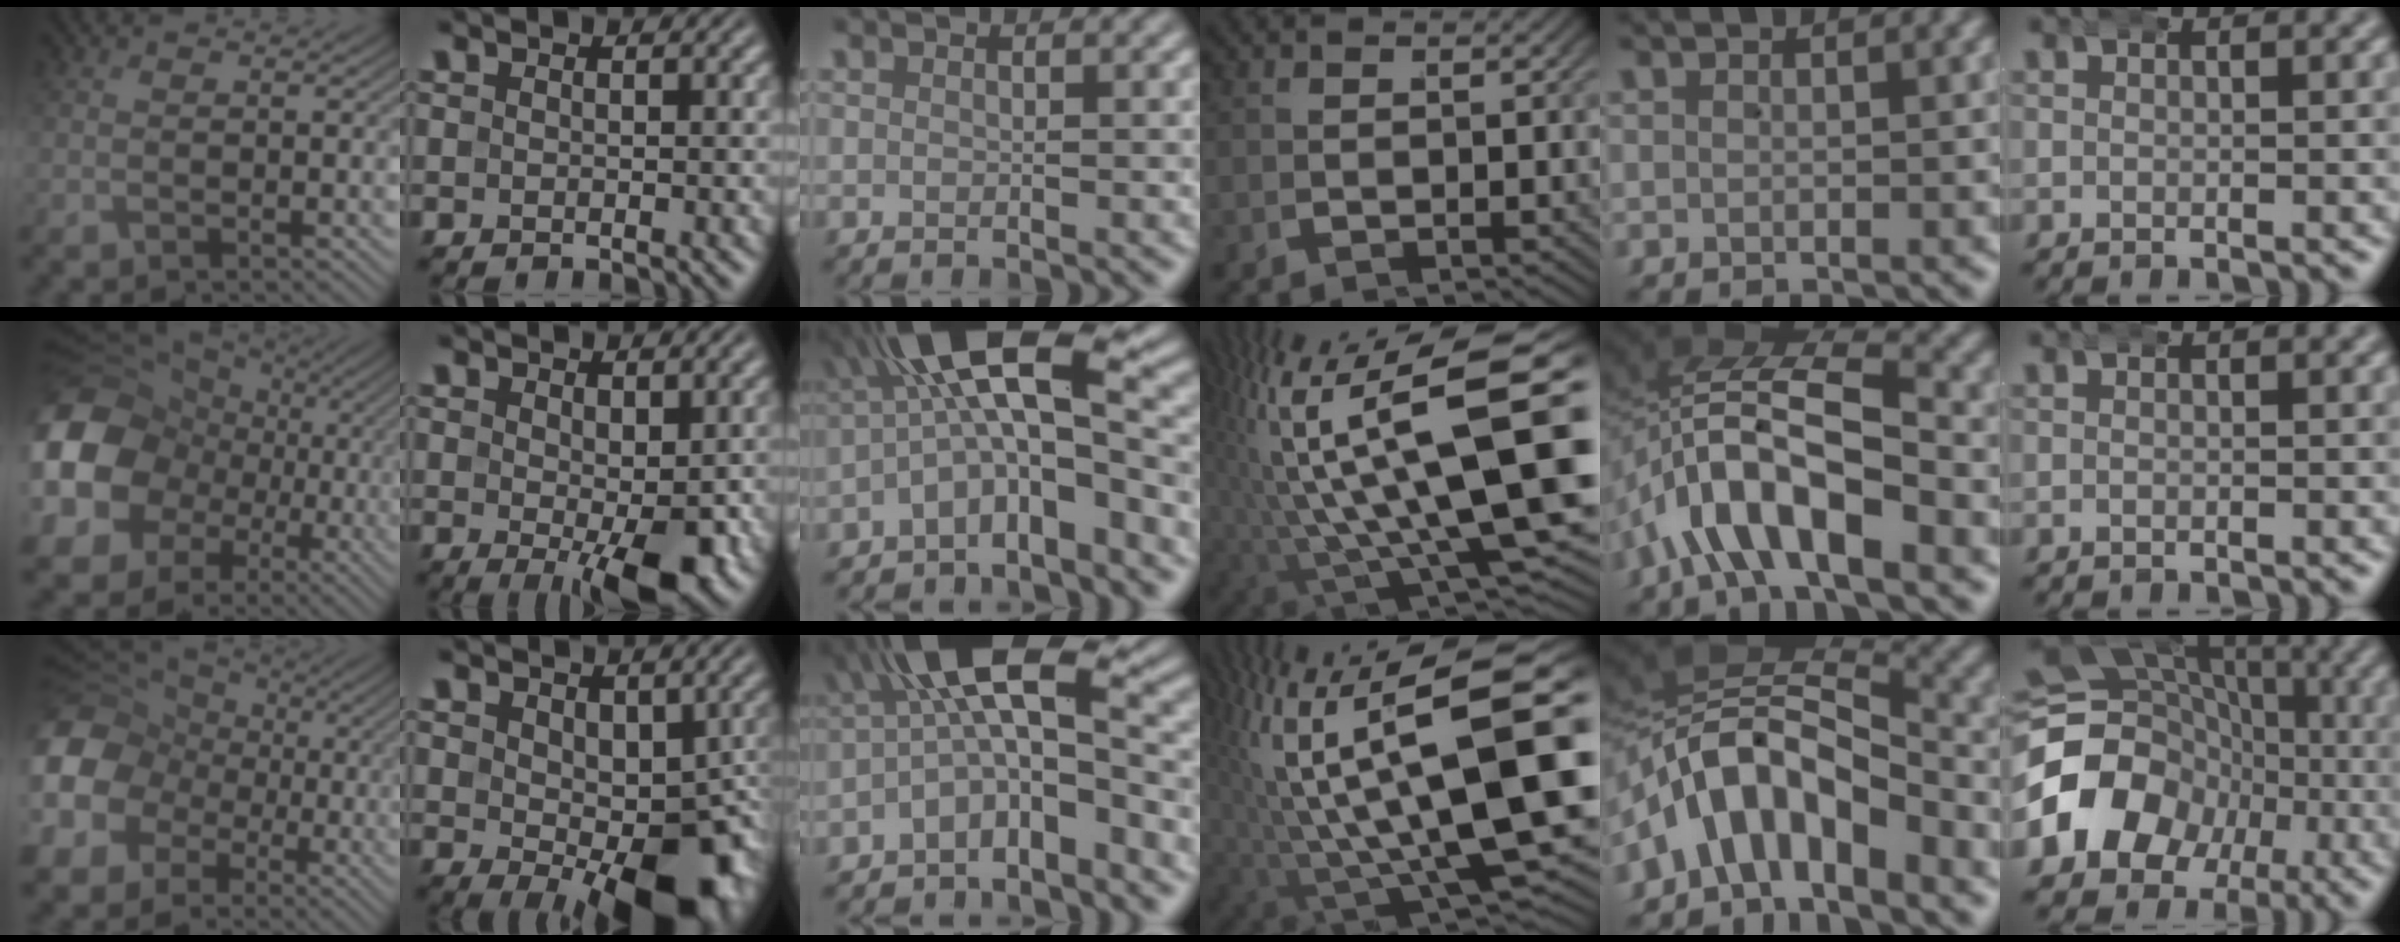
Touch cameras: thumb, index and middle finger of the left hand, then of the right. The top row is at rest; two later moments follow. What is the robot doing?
{"motion": "wrap", "object": "arm wrap"}